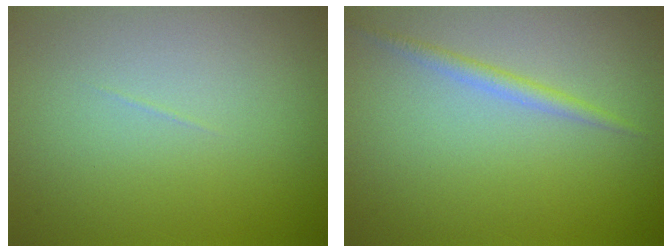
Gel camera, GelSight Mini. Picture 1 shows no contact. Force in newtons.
{"total": 1.3, "press": 1.3, "slide": 0.1}